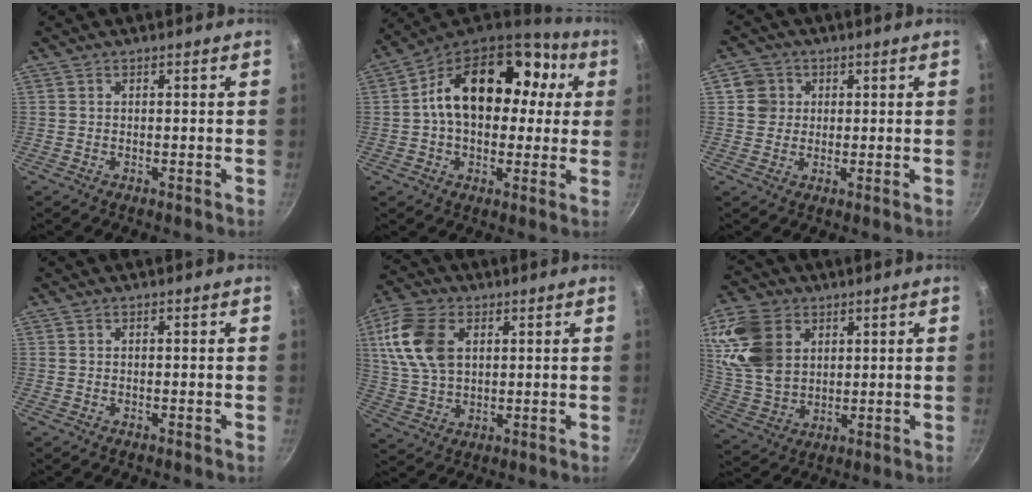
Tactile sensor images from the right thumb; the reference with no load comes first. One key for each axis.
{"total": 22.3, "fx": 4.0, "fy": 15.3, "fz": 15.7, "tx": -0.229, "ty": 0.039, "tz": 0.050}
{"total": 4.6, "fx": 1.1, "fy": 4.4, "fz": 1.0, "tx": 0.013, "ty": 0.006, "tz": 0.015}
{"total": 0.0}
{"total": 13.3, "fx": 3.8, "fy": 8.5, "fz": 9.5, "tx": -0.176, "ty": -0.003, "tz": 0.074}
{"total": 15.1, "fx": 5.3, "fy": 10.7, "fz": 9.3, "tx": -0.168, "ty": -0.012, "tz": 0.115}